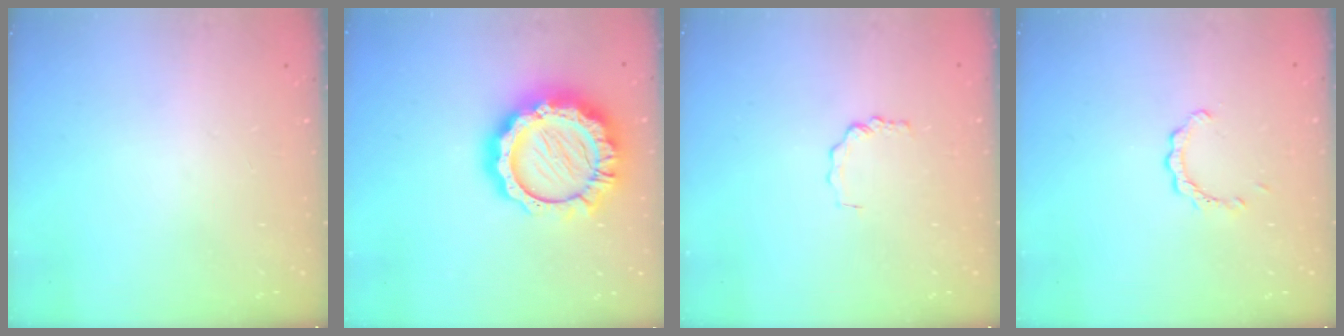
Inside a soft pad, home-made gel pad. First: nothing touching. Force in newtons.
{"total": 20.5, "press": 20.4, "slide": 1.8}
{"total": 1.8, "press": 1.8, "slide": 0.3}
{"total": 2.2, "press": 2.2, "slide": 0.2}